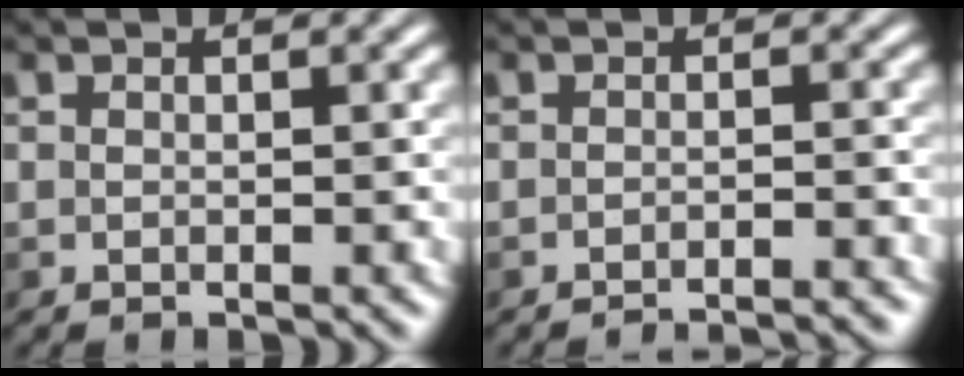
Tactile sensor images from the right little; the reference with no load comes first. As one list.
[{"total": 2.5, "force": [-2.2, 0.3, 1.1], "torque": [0.006, 0.004, -0.038]}]